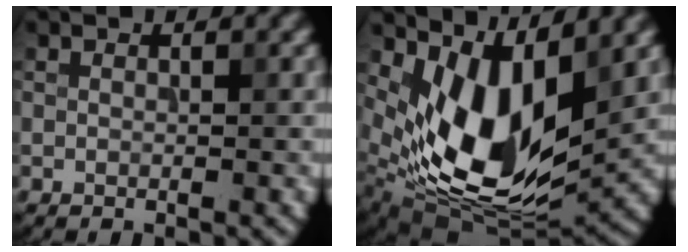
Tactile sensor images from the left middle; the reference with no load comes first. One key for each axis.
{"total": 11.0, "fx": 2.1, "fy": 6.0, "fz": 8.9, "tx": -0.168, "ty": -0.029, "tz": 0.045}